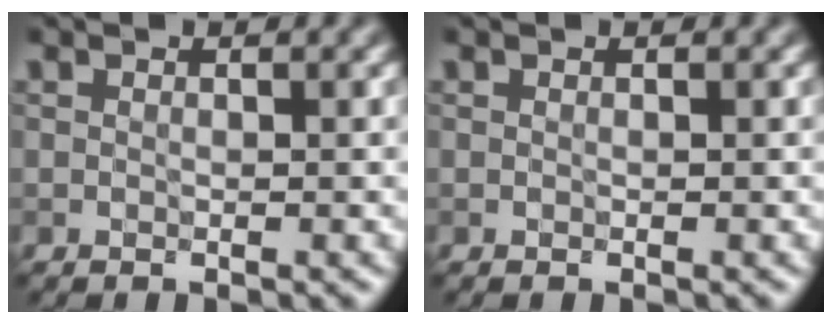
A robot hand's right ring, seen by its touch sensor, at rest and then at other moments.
{"total": 0.0}